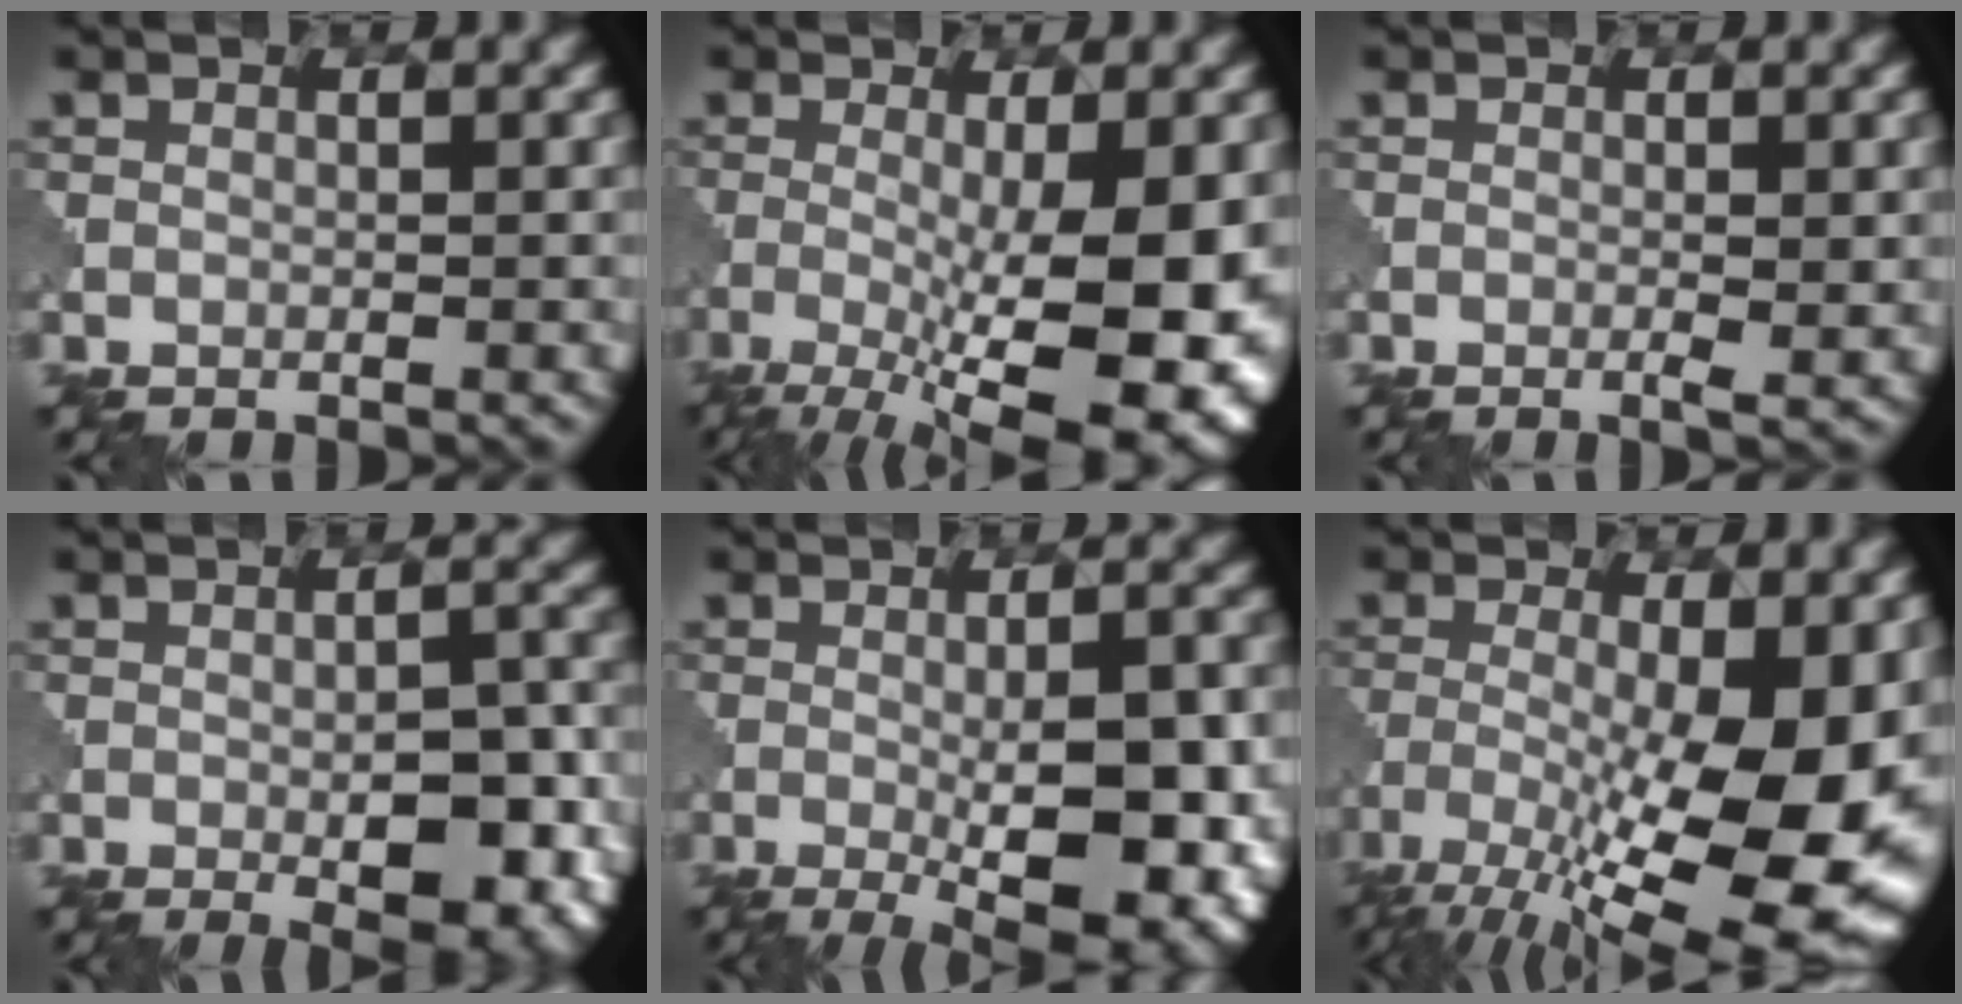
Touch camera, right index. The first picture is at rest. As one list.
[{"total": 13.1, "force": [-3.1, 4.2, 12.0], "torque": [-0.172, -0.018, -0.037]}, {"total": 1.6, "force": [-0.2, 0.2, 1.6], "torque": [-0.027, -0.003, -0.006]}, {"total": 7.0, "force": [-2.2, 2.6, 6.1], "torque": [-0.083, -0.003, -0.028]}, {"total": 11.7, "force": [-2.7, 3.8, 10.7], "torque": [-0.129, -0.007, -0.033]}, {"total": 16.6, "force": [-5.6, 6.0, 14.4], "torque": [-0.235, -0.021, -0.079]}]